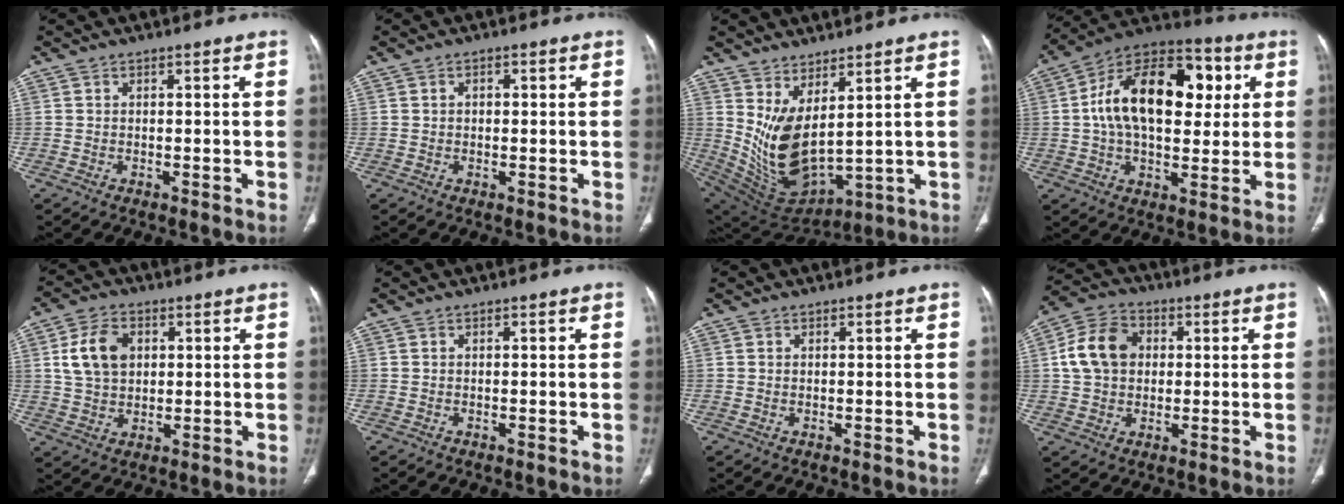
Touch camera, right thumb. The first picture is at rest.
{"total": 1.1, "force": [0.2, 0.9, 0.7], "torque": [-0.009, 0.003, 0.003]}
{"total": 13.2, "force": [4.2, 6.0, 11.0], "torque": [-0.200, -0.050, 0.113]}
{"total": 22.8, "force": [4.1, 13.4, 17.9], "torque": [-0.268, 0.019, 0.056]}
{"total": 9.1, "force": [2.3, 6.4, 6.1], "torque": [-0.101, -0.001, 0.046]}
{"total": 0.0}
{"total": 0.0}
{"total": 10.8, "force": [1.6, 8.4, 6.7], "torque": [-0.112, 0.017, 0.023]}